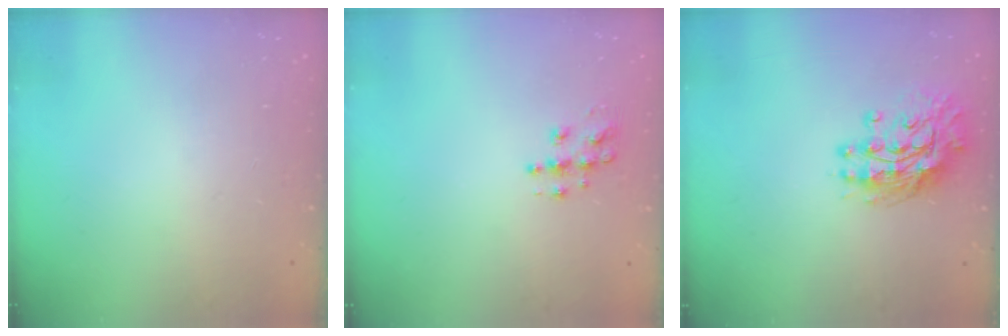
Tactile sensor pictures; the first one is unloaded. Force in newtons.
{"total": 8.5, "press": 8.5, "slide": 0.5}
{"total": 12.5, "press": 12.4, "slide": 1.0}